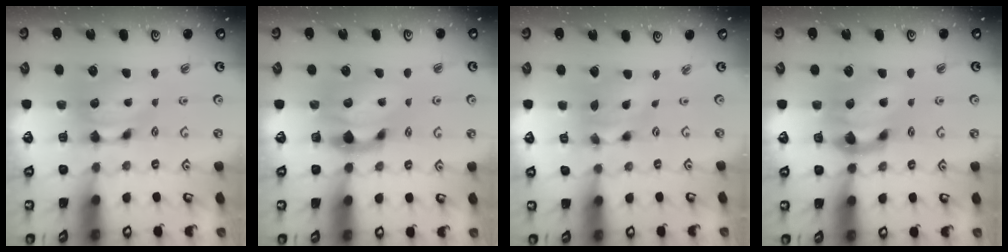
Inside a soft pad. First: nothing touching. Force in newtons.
{"total": 2.2, "press": 1.7, "slide": 1.4}
{"total": 2.6, "press": 2.1, "slide": 1.6}
{"total": 2.8, "press": 2.3, "slide": 1.7}